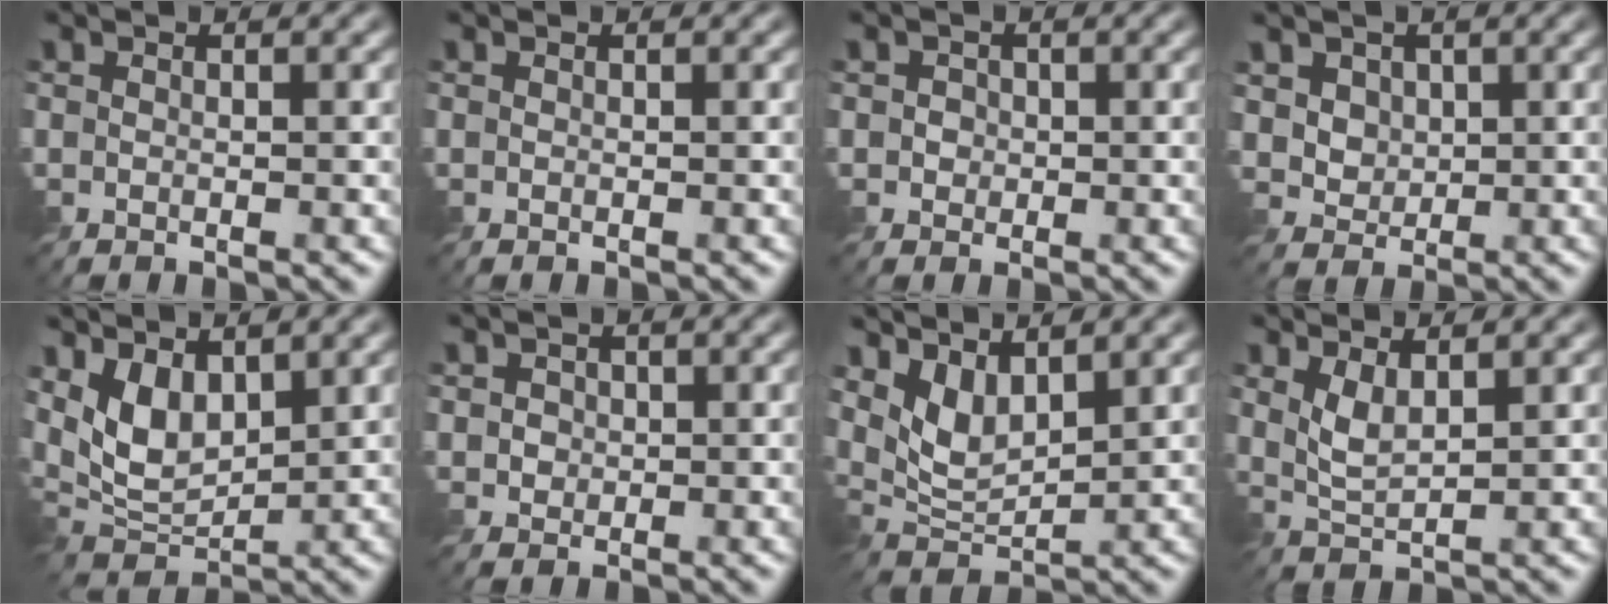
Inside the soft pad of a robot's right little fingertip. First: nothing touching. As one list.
[{"total": 0.0}, {"total": 1.3, "force": [0.1, 1.2, 0.4], "torque": [-0.011, 0.000, 0.006]}, {"total": 3.1, "force": [1.3, 2.5, 1.4], "torque": [-0.050, -0.004, 0.039]}, {"total": 5.2, "force": [2.2, 2.7, 3.9], "torque": [-0.080, -0.014, 0.044]}, {"total": 1.5, "force": [0.5, 1.3, 0.5], "torque": [-0.021, 0.001, 0.016]}, {"total": 4.3, "force": [2.3, 1.9, 3.0], "torque": [-0.071, -0.013, 0.046]}, {"total": 2.3, "force": [1.1, 0.6, 1.9], "torque": [-0.048, -0.009, 0.025]}]